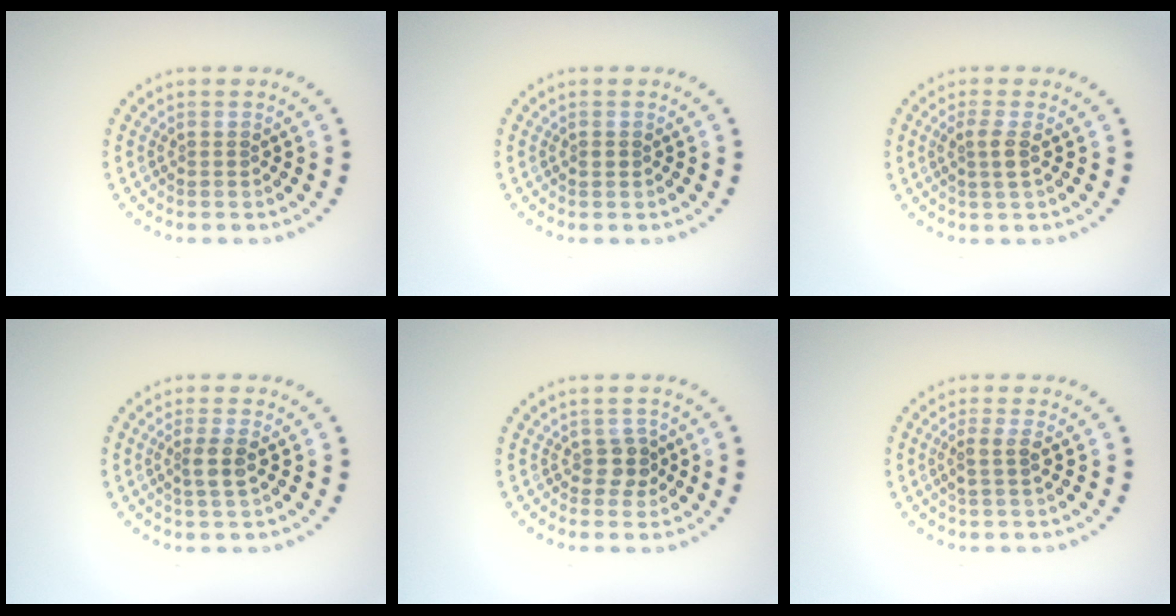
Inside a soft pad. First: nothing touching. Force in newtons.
{"total": 0.5, "press": 0.5, "slide": 0.1}
{"total": 1.5, "press": 1.3, "slide": 0.7}
{"total": 2.0, "press": 1.7, "slide": 1.0}
{"total": 1.7, "press": 1.5, "slide": 0.8}
{"total": 1.5, "press": 1.2, "slide": 0.8}